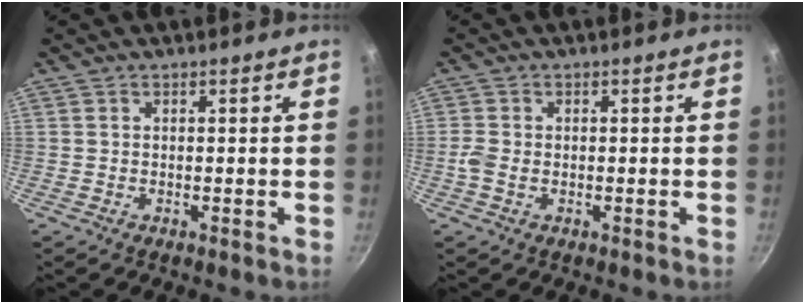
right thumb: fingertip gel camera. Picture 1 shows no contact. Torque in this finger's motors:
{"motor_torque": [-0.35, -0.36, 0.08, -0.07, 0.02]}